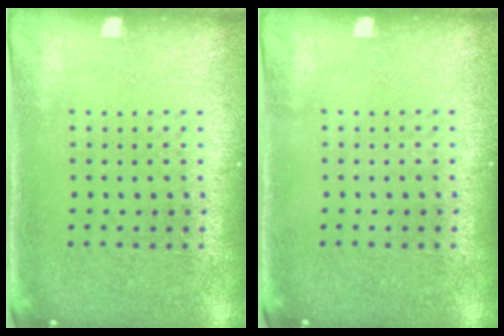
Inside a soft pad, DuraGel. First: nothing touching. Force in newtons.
{"total": 0.0}